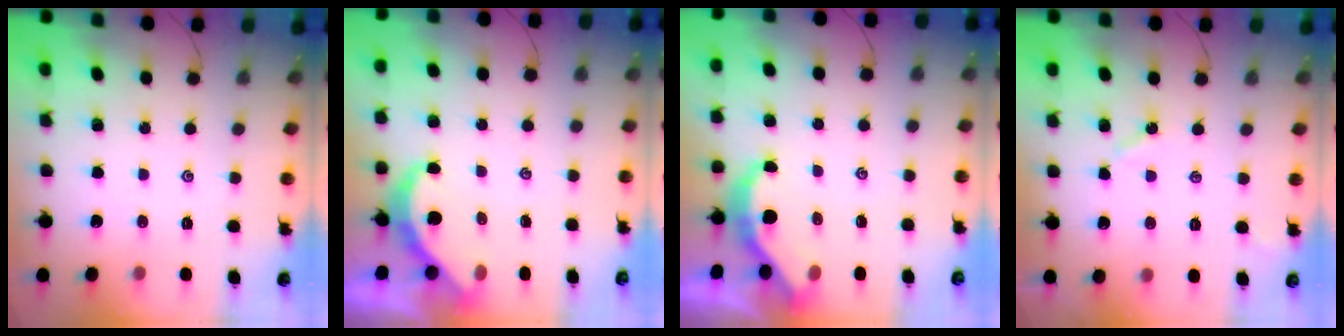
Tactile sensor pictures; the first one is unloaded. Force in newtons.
{"total": 6.5, "press": 6.5, "slide": 0.2}
{"total": 4.2, "press": 4.1, "slide": 0.5}
{"total": 2.7, "press": 2.7, "slide": 0.3}